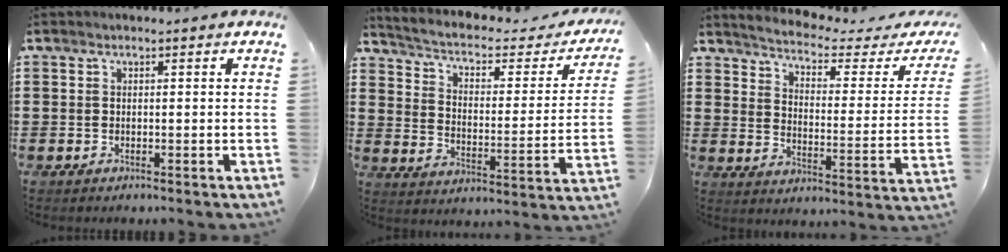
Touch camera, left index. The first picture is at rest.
{"total": 3.4, "force": [2.1, 1.2, 2.4], "torque": [-0.061, -0.020, 0.024]}
{"total": 3.0, "force": [2.5, 0.0, 1.6], "torque": [-0.051, -0.030, 0.031]}